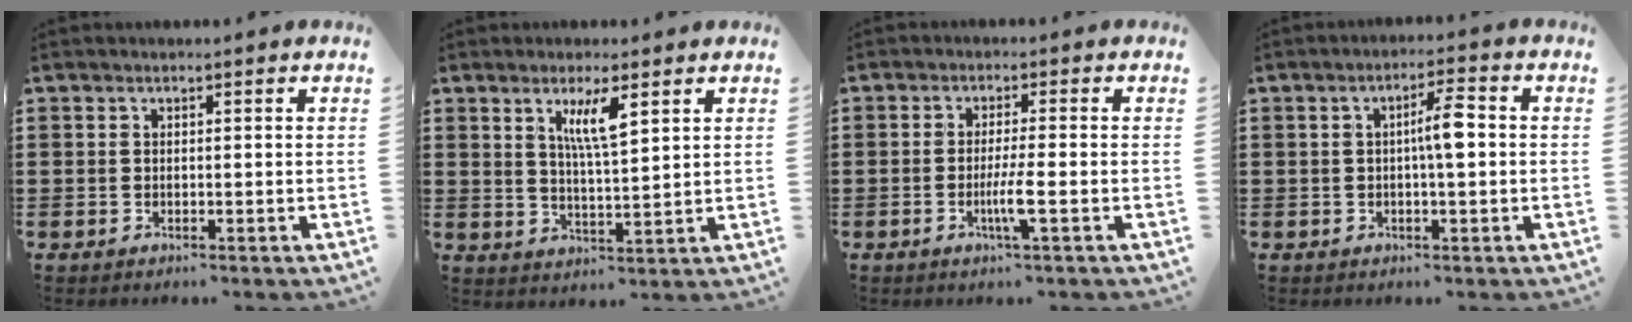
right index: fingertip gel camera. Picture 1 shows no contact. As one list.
[{"total": 5.4, "force": [2.7, 1.2, 4.6], "torque": [-0.098, 0.005, 0.045]}, {"total": 4.2, "force": [-1.3, -0.1, 4.0], "torque": [-0.076, -0.015, -0.027]}, {"total": 4.8, "force": [0.0, 0.8, 4.7], "torque": [-0.078, 0.002, -0.005]}]